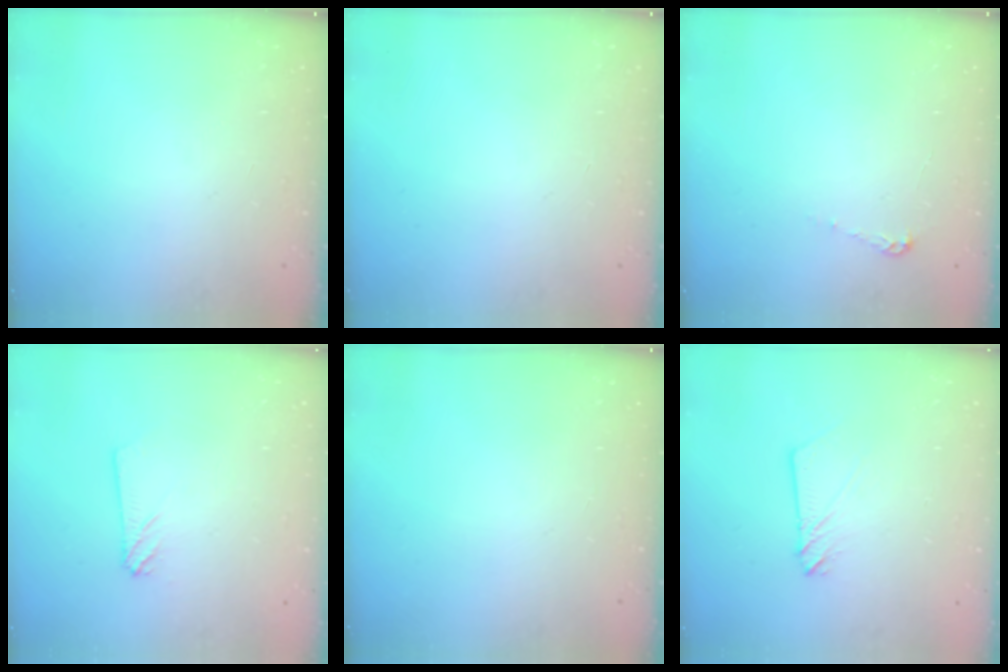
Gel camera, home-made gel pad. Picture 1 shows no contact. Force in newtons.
{"total": 0.0}
{"total": 3.9, "press": 3.9, "slide": 0.3}
{"total": 2.4, "press": 2.4, "slide": 0.3}
{"total": 0.0}
{"total": 2.9, "press": 2.9, "slide": 0.4}